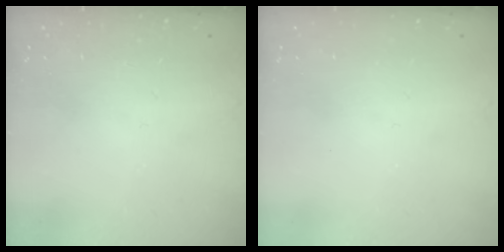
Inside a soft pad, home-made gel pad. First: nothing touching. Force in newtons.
{"total": 0.0}